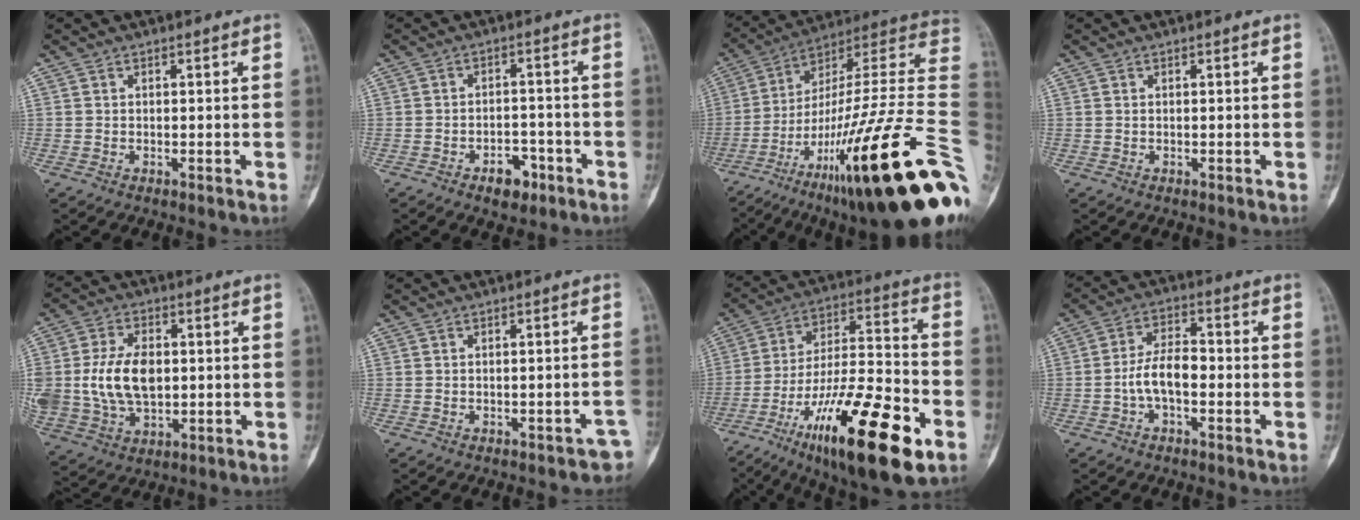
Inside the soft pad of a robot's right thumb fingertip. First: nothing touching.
{"total": 5.4, "force": [-3.1, 3.1, 3.0], "torque": [-0.028, 0.025, -0.044]}
{"total": 35.2, "force": [-10.2, 6.3, 33.0], "torque": [-0.427, 0.066, -0.166]}
{"total": 0.0}
{"total": 14.1, "force": [0.5, 9.2, 10.7], "torque": [-0.199, 0.002, 0.022]}
{"total": 3.4, "force": [-2.5, 1.6, 1.6], "torque": [-0.007, 0.025, -0.028]}
{"total": 26.3, "force": [-12.5, 7.3, 21.9], "torque": [-0.363, 0.051, -0.205]}
{"total": 7.0, "force": [-1.7, 3.5, 5.8], "torque": [-0.106, 0.028, -0.036]}